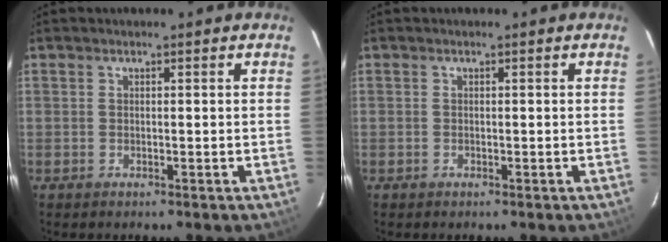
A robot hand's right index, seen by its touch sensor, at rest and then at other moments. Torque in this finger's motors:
{"motor_torque": [-0.14, -0.18, -0.17, -0.07]}